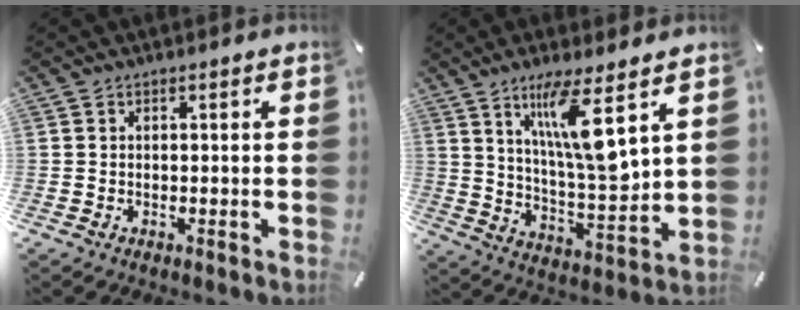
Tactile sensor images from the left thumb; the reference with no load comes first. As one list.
[{"total": 14.2, "force": [7.8, 2.3, 11.6], "torque": [-0.229, -0.040, 0.123]}]